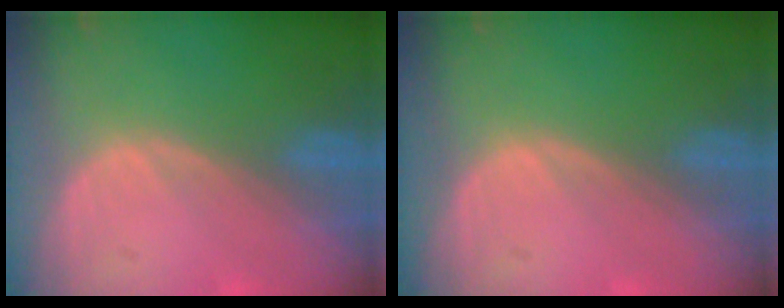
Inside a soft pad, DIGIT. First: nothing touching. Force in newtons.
{"total": 0.0}